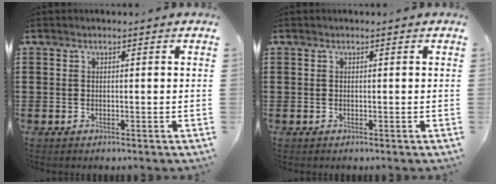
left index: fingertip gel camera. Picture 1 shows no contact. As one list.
[{"total": 0.0}]